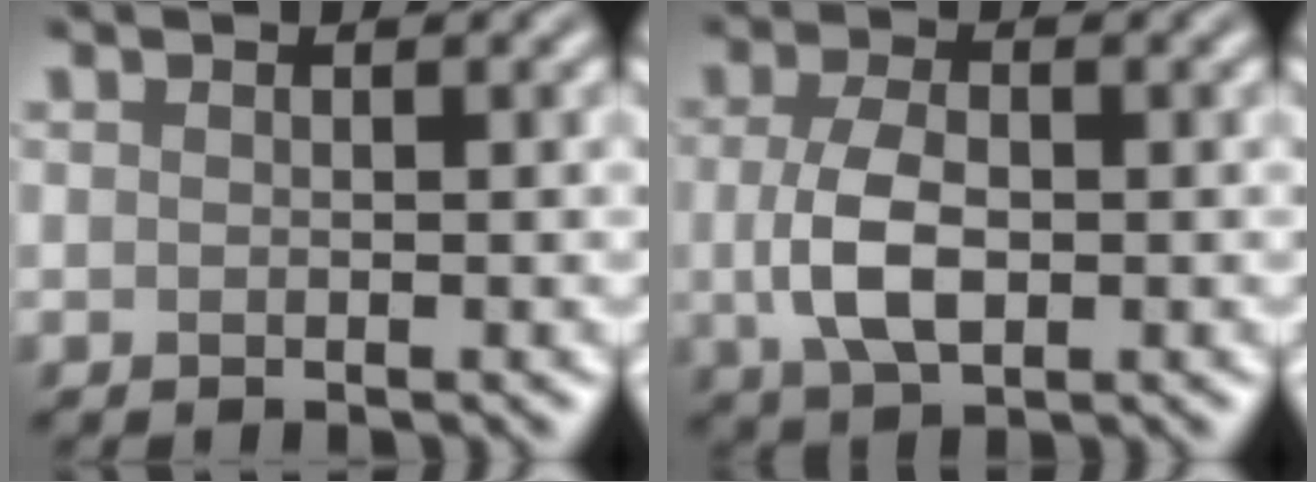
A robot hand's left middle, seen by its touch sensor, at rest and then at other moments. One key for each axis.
{"total": 4.4, "fx": -0.3, "fy": 2.4, "fz": 3.6, "tx": -0.083, "ty": -0.003, "tz": -0.004}